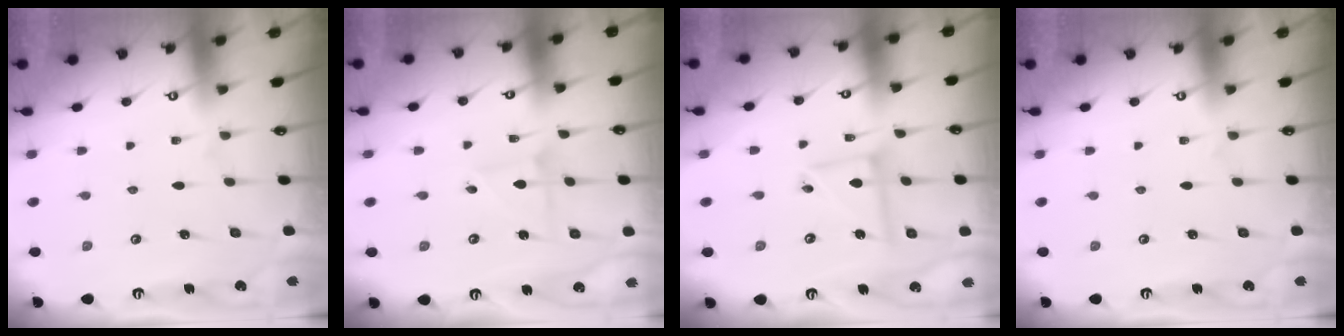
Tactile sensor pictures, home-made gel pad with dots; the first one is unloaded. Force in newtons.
{"total": 2.9, "press": 2.9, "slide": 0.3}
{"total": 7.0, "press": 7.0, "slide": 0.5}
{"total": 0.0}